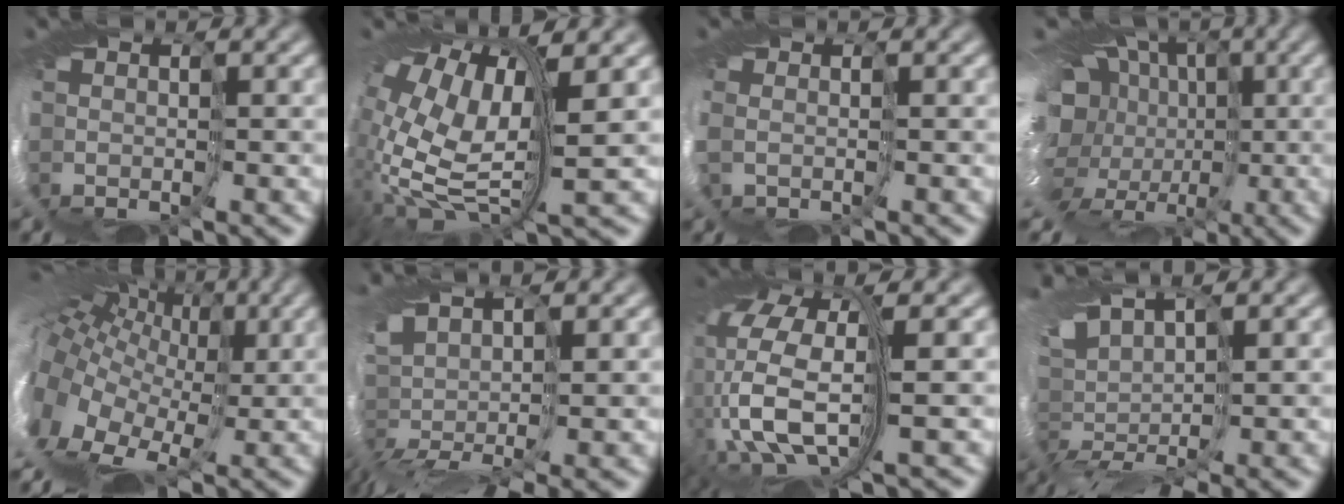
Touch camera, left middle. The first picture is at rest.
{"total": 11.9, "force": [1.4, 5.4, 10.5], "torque": [-0.235, -0.020, 0.039]}
{"total": 0.9, "force": [-0.2, 0.5, 0.7], "torque": [-0.019, -0.002, 0.001]}
{"total": 14.3, "force": [-1.1, 11.2, 8.8], "torque": [-0.160, -0.017, -0.038]}
{"total": 15.9, "force": [3.5, 10.1, 11.7], "torque": [-0.238, 0.018, 0.043]}
{"total": 8.7, "force": [-0.9, 3.2, 8.1], "torque": [-0.186, -0.023, -0.005]}
{"total": 13.9, "force": [-0.2, 6.3, 12.3], "torque": [-0.246, -0.029, 0.024]}
{"total": 6.4, "force": [0.9, 1.8, 6.0], "torque": [-0.143, -0.002, 0.012]}